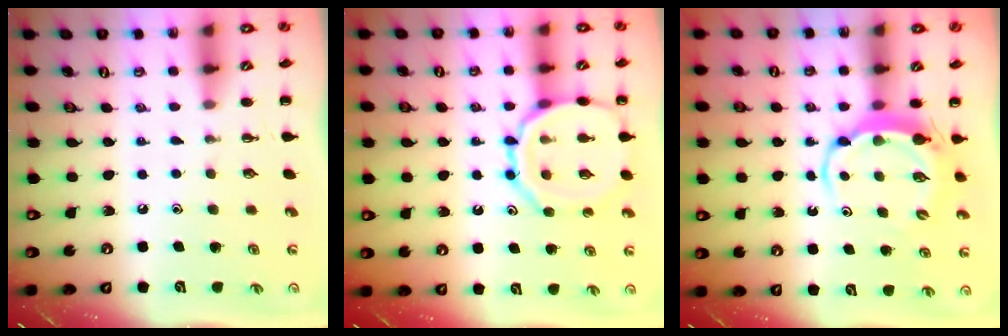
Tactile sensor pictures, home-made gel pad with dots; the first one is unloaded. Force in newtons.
{"total": 14.0, "press": 13.9, "slide": 1.3}
{"total": 5.6, "press": 5.5, "slide": 0.6}